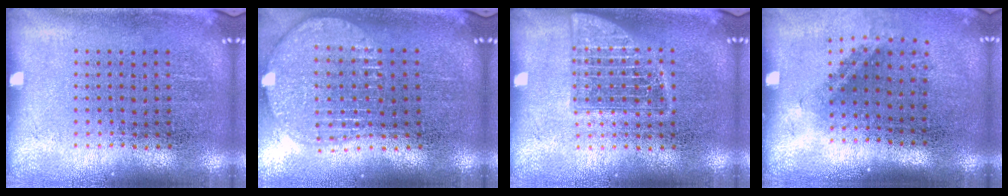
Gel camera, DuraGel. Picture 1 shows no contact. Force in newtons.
{"total": 1.9, "press": 1.6, "slide": 1.0}
{"total": 2.5, "press": 2.5, "slide": 0.4}
{"total": 1.5, "press": 1.0, "slide": 1.1}